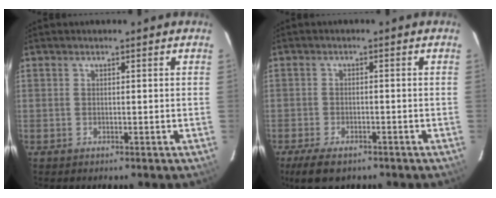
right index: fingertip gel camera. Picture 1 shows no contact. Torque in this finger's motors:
{"motor_torque": [0.63, -0.54, 0.22, 0.05]}